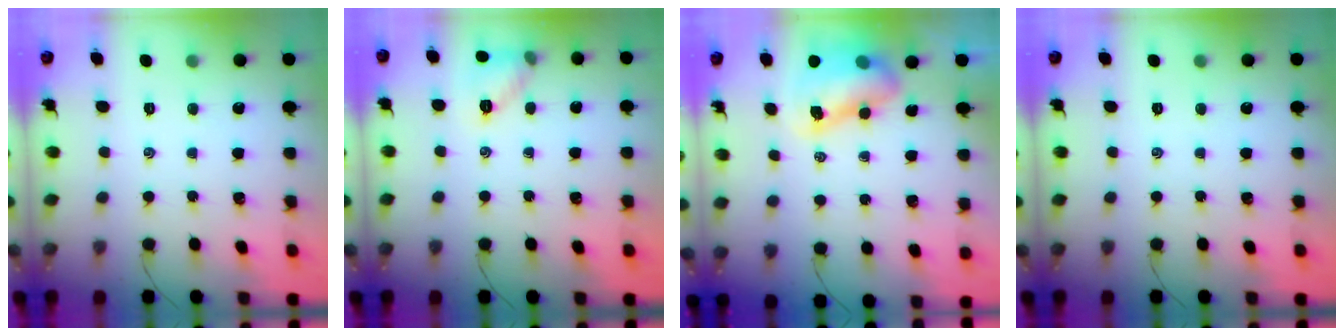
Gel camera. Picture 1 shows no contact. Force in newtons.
{"total": 8.3, "press": 8.2, "slide": 1.2}
{"total": 9.2, "press": 9.0, "slide": 2.1}
{"total": 0.0}